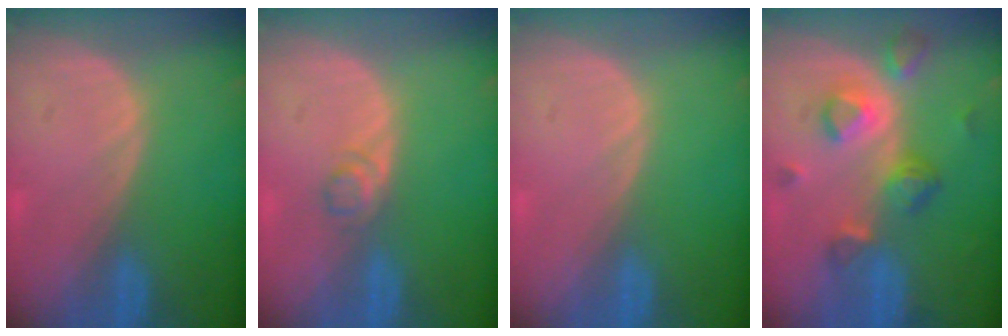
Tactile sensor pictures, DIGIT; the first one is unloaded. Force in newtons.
{"total": 1.9, "press": 1.8, "slide": 0.2}
{"total": 0.0}
{"total": 7.8, "press": 7.0, "slide": 3.5}